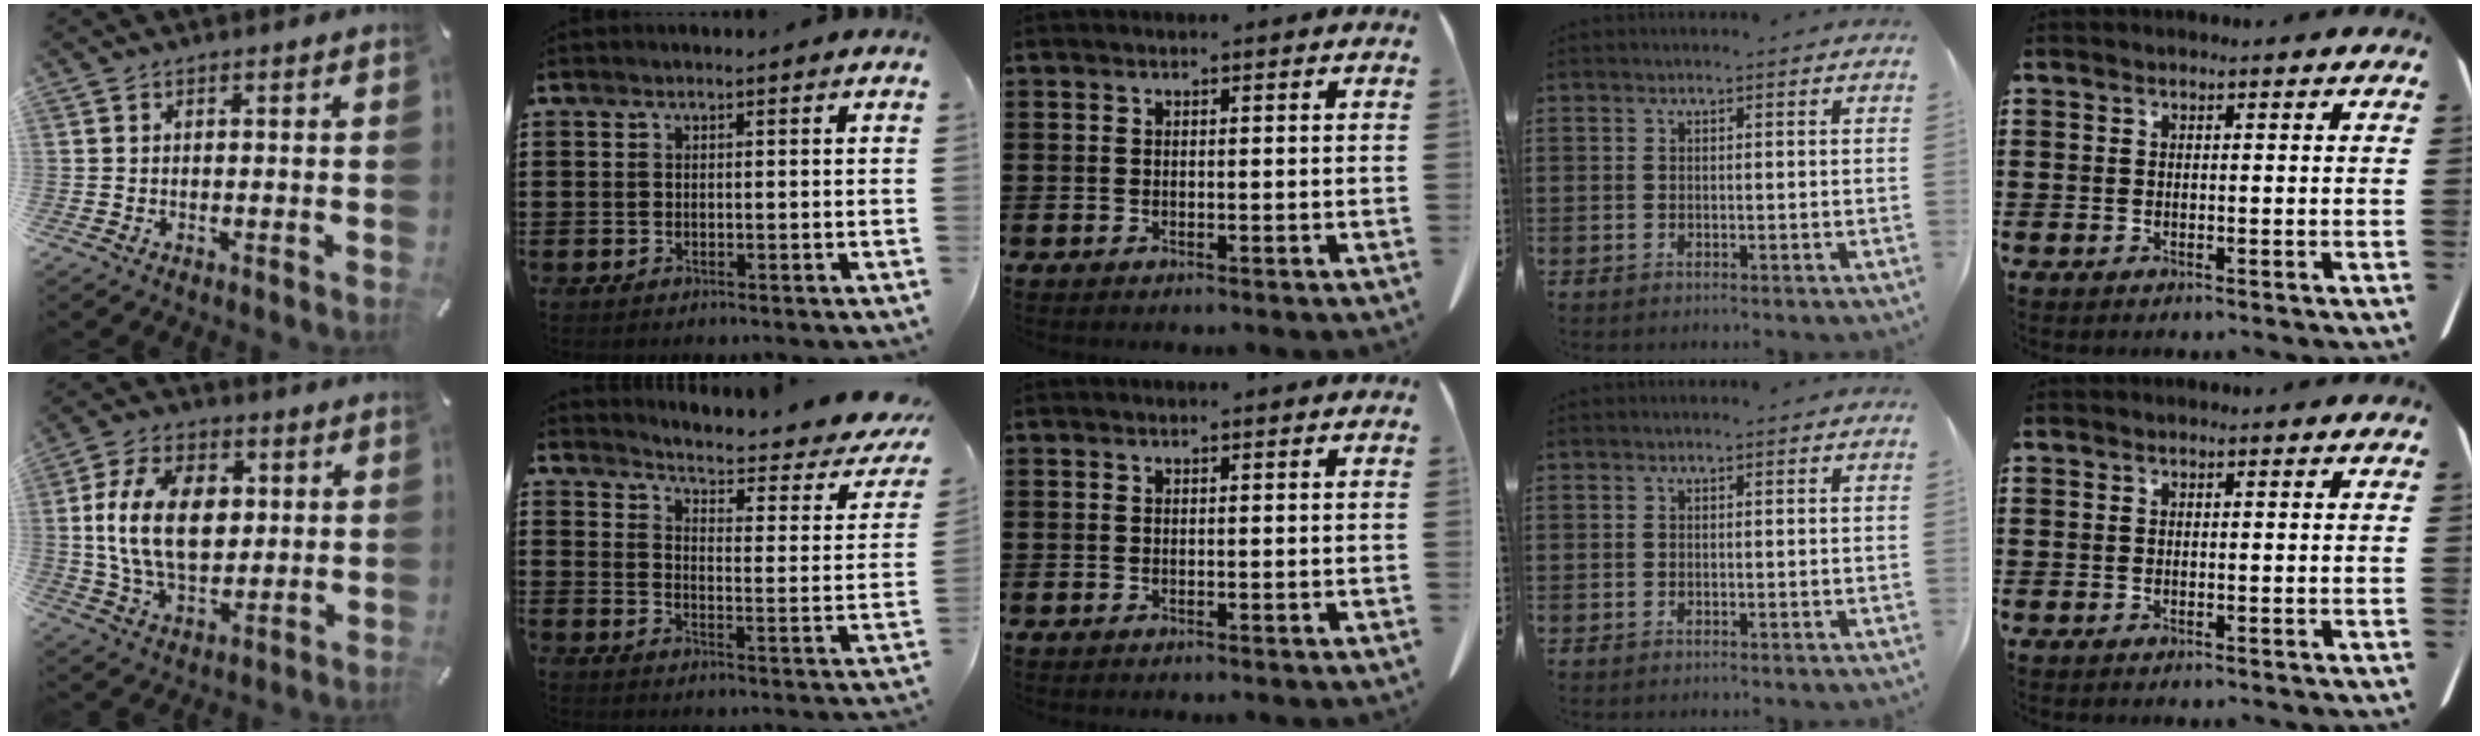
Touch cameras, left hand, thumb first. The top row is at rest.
{"thumb": {"total": 15.6, "force": [1.9, 10.8, 11.1], "torque": [-0.221, 0.014, 0.031]}, "index": {"total": 3.3, "force": [2.7, -0.3, 1.8], "torque": [-0.046, -0.033, 0.032]}}